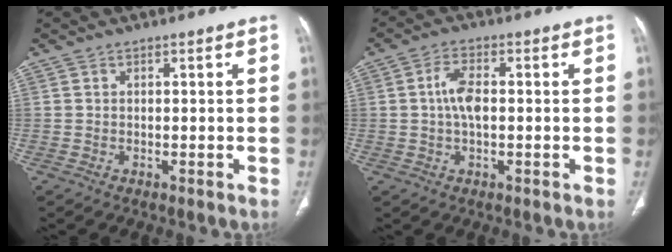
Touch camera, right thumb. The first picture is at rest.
{"total": 5.0, "force": [0.2, 2.3, 4.4], "torque": [-0.093, 0.008, 0.000]}